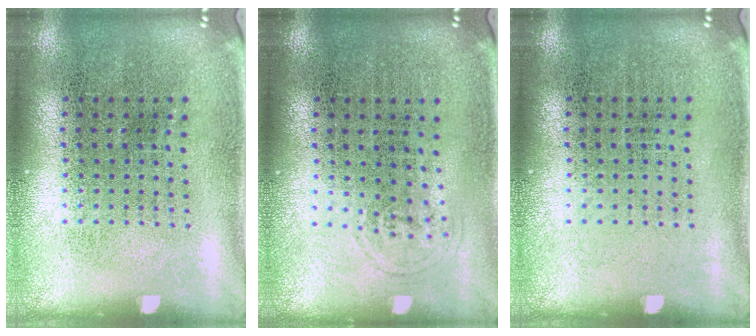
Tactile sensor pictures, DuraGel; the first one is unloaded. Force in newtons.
{"total": 0.6, "press": 0.5, "slide": 0.3}
{"total": 0.0}